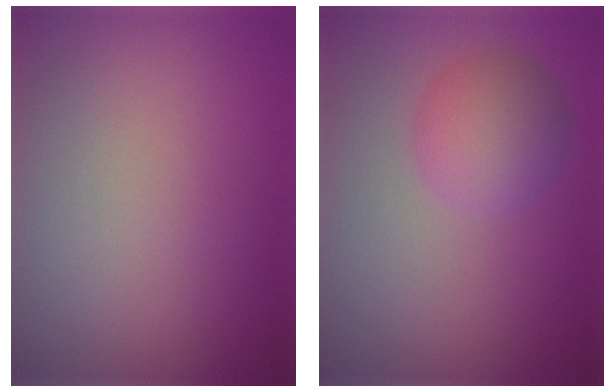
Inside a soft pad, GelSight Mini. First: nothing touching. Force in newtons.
{"total": 3.8, "press": 3.8, "slide": 0.1}